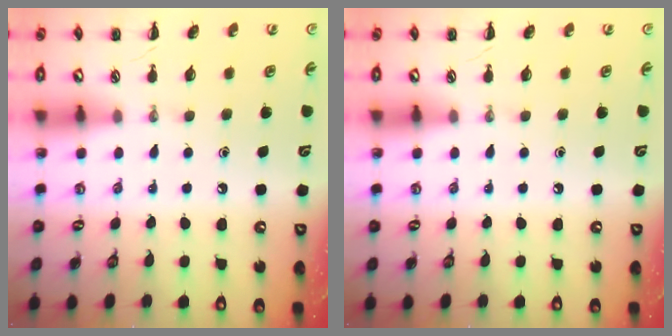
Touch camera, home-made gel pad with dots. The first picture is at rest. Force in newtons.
{"total": 0.0}